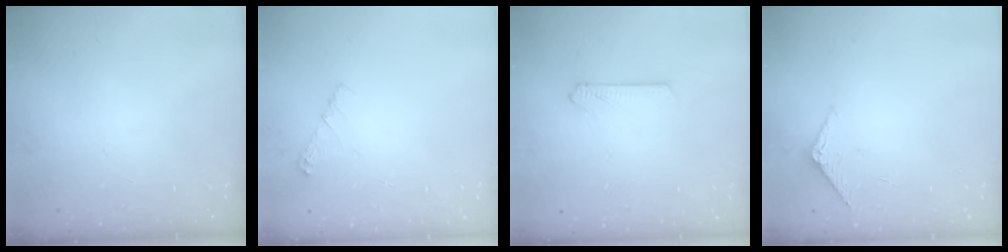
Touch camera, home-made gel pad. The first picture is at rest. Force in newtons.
{"total": 4.1, "press": 4.1, "slide": 0.6}
{"total": 3.0, "press": 3.0, "slide": 0.4}
{"total": 5.0, "press": 4.9, "slide": 0.5}